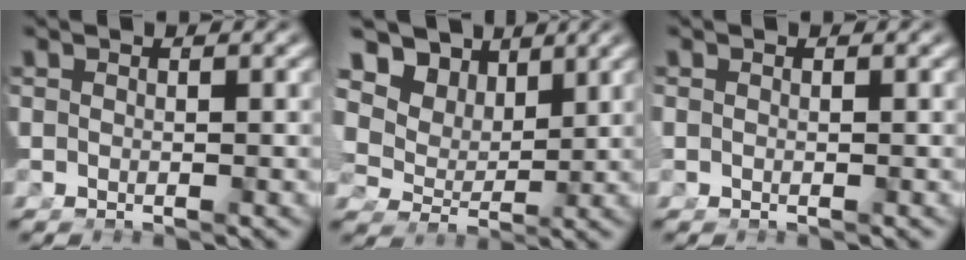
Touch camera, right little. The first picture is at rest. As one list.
[{"total": 12.2, "force": [4.2, 9.0, 7.0], "torque": [-0.145, -0.008, 0.062]}, {"total": 0.8, "force": [0.1, 0.5, 0.5], "torque": [-0.015, -0.003, 0.003]}]